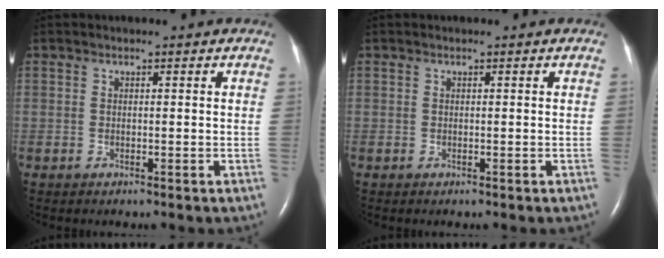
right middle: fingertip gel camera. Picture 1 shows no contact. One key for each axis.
{"total": 0.0}